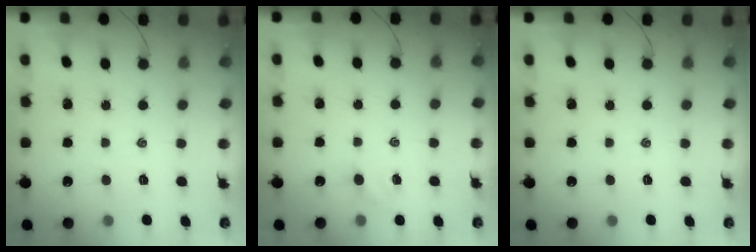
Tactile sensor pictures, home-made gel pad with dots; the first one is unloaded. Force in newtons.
{"total": 2.5, "press": 2.4, "slide": 0.8}
{"total": 0.0}